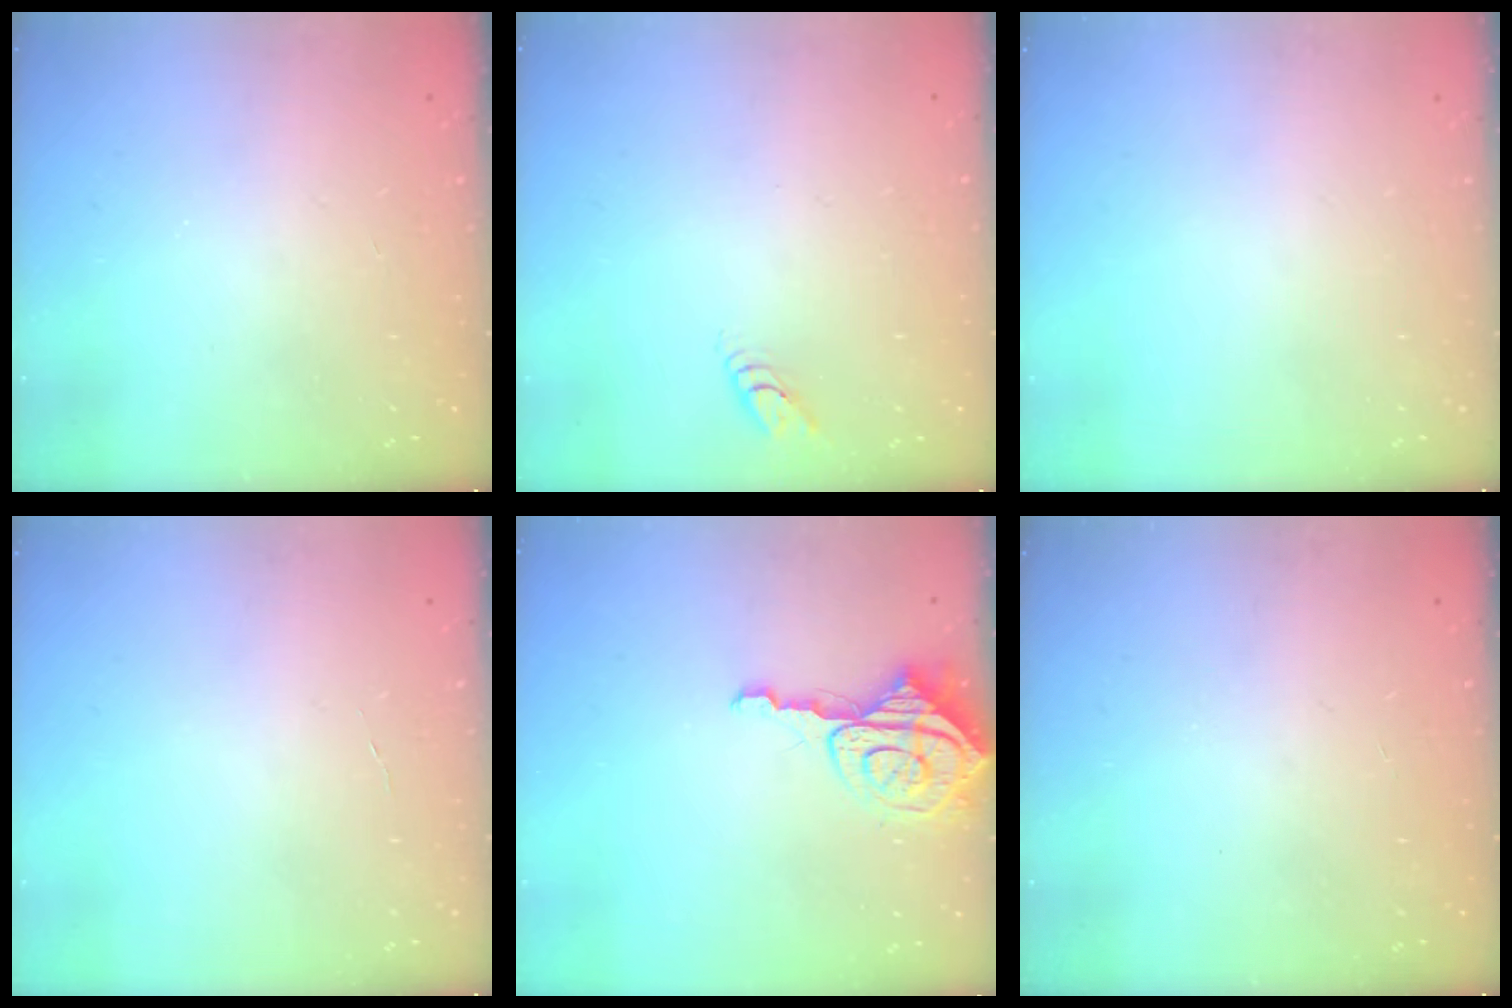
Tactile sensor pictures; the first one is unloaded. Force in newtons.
{"total": 2.8, "press": 2.8, "slide": 0.3}
{"total": 0.0}
{"total": 2.1, "press": 2.1, "slide": 0.2}
{"total": 7.7, "press": 7.6, "slide": 0.8}
{"total": 0.0}